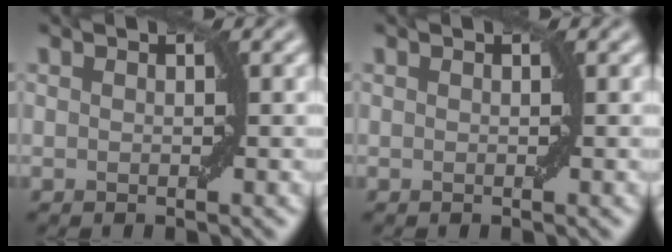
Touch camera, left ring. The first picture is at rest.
{"total": 0.0}